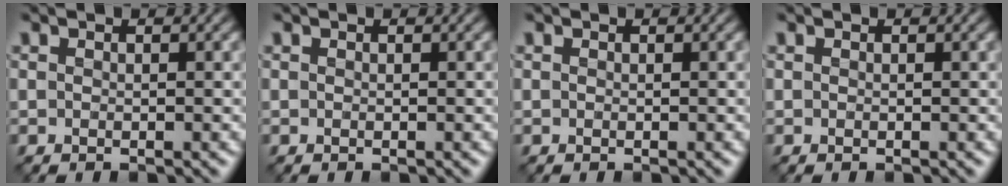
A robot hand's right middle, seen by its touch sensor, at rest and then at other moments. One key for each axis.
{"total": 0.0}
{"total": 0.0}
{"total": 0.0}